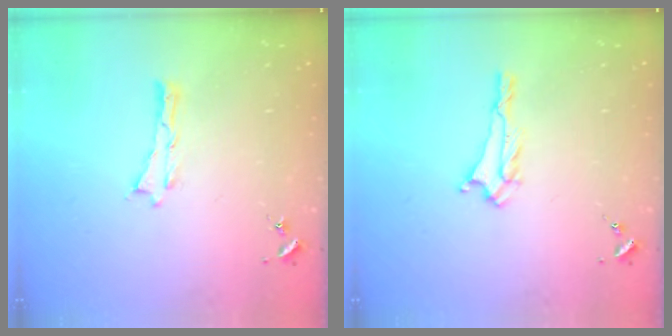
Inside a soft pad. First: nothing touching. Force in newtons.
{"total": 1.9, "press": 1.9, "slide": 0.4}